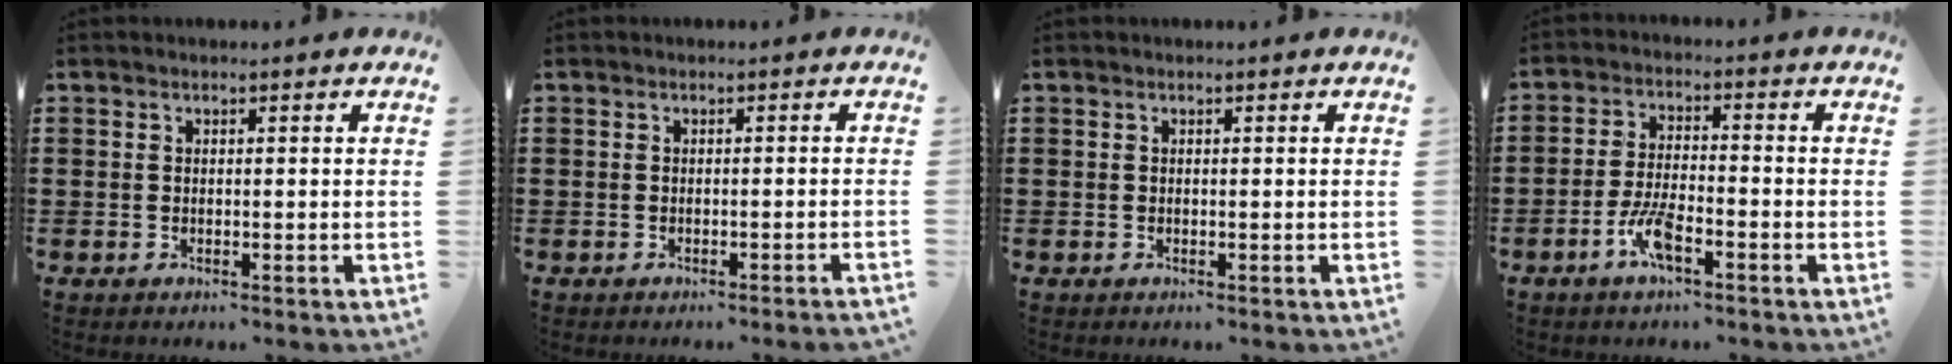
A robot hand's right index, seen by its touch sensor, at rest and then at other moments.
{"total": 0.9, "force": [-0.7, -0.2, 0.5], "torque": [-0.009, -0.002, -0.014]}
{"total": 0.0}
{"total": 5.6, "force": [-3.1, 1.5, 4.4], "torque": [-0.105, -0.003, -0.063]}